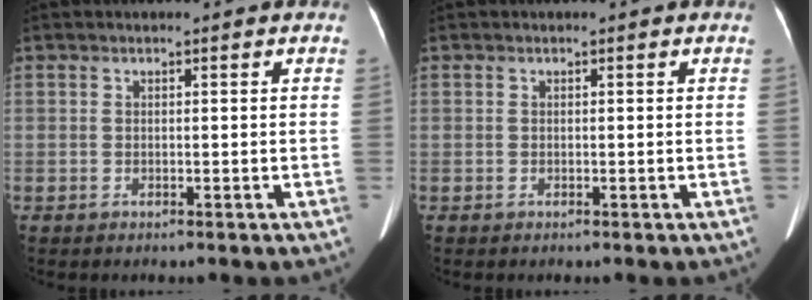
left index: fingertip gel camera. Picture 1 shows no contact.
{"total": 0.0}